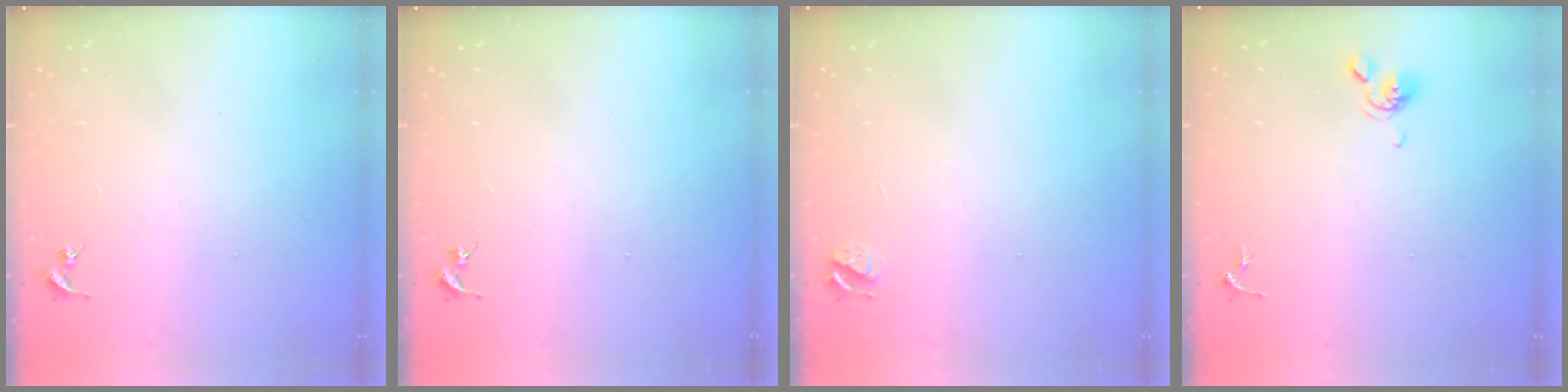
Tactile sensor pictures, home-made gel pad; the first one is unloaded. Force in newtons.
{"total": 0.0}
{"total": 3.9, "press": 3.9, "slide": 0.4}
{"total": 6.2, "press": 6.0, "slide": 1.5}